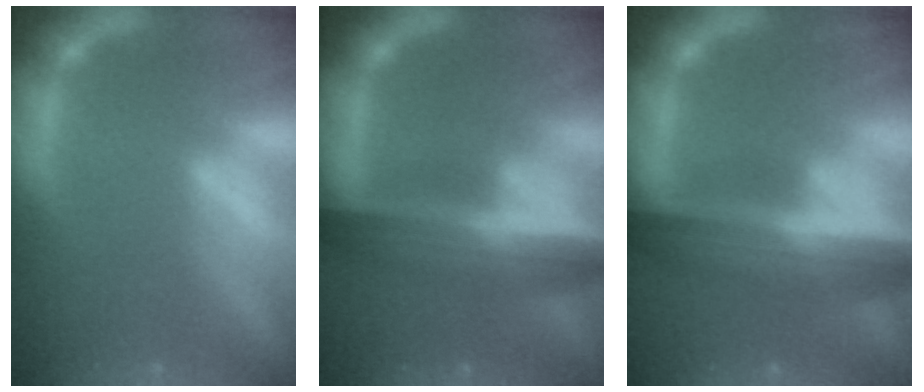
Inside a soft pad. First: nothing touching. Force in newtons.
{"total": 8.5}
{"total": 9.5}